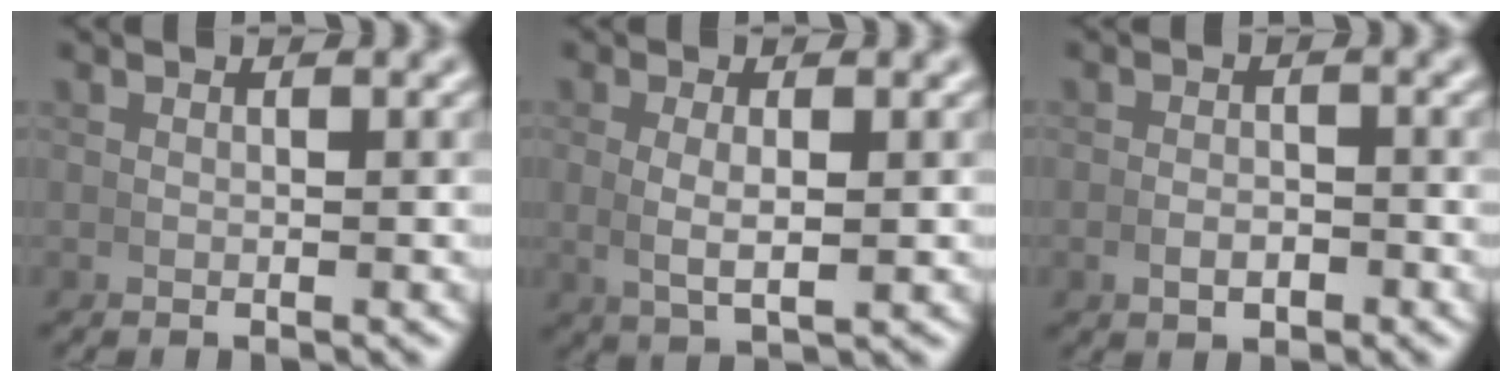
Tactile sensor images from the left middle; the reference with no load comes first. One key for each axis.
{"total": 3.1, "fx": 0.4, "fy": 1.0, "fz": 2.9, "tx": -0.056, "ty": -0.007, "tz": 0.017}
{"total": 1.6, "fx": -0.8, "fy": 0.9, "fz": 1.0, "tx": -0.014, "ty": -0.001, "tz": -0.013}